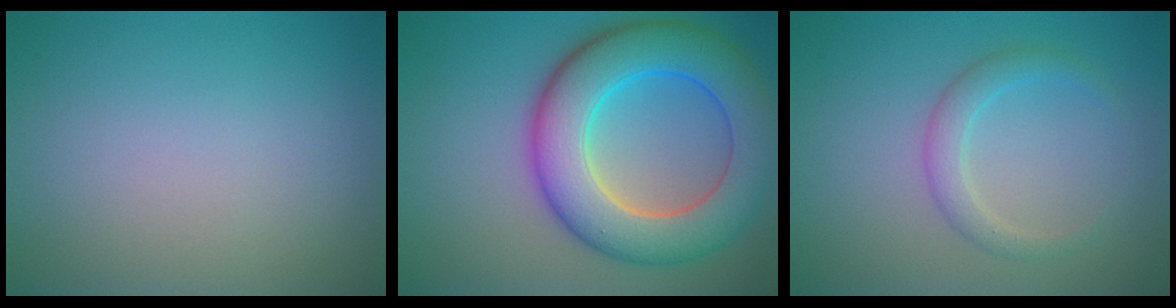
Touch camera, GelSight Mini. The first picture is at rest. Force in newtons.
{"total": 10.0, "press": 10.0, "slide": 0.3}
{"total": 2.2, "press": 2.2, "slide": 0.0}